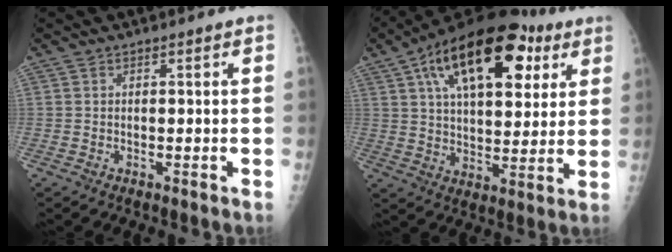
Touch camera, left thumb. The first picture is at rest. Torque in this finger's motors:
{"motor_torque": [0.78, 0.64, 1.74, -1.03, 0.46]}